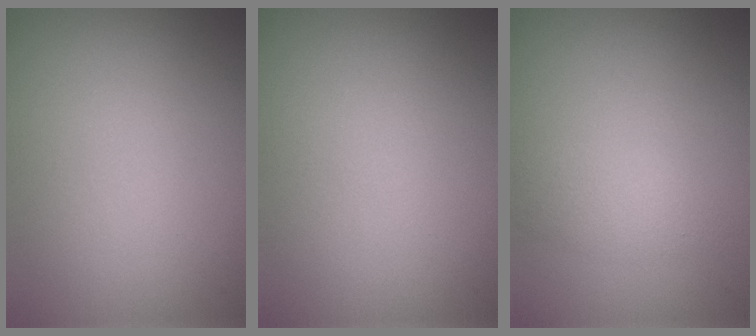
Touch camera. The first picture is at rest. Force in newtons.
{"total": 0.0}
{"total": 1.8, "press": 1.8, "slide": 0.1}